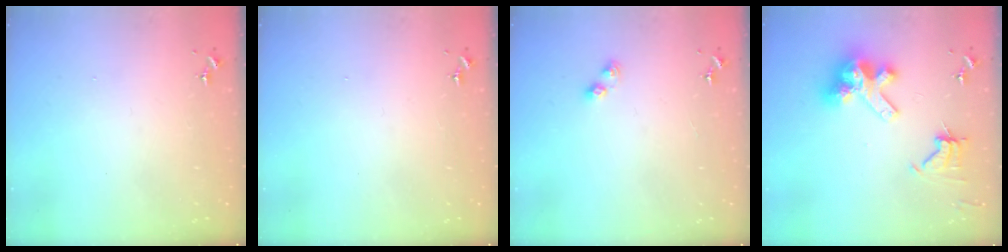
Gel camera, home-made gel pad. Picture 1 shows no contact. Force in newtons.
{"total": 0.0}
{"total": 4.0, "press": 4.0, "slide": 0.4}
{"total": 14.8, "press": 14.7, "slide": 1.8}